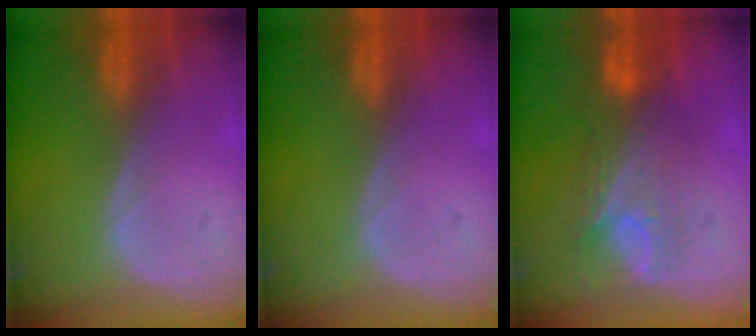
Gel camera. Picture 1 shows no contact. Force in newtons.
{"total": 0.0}
{"total": 7.3, "press": 7.2, "slide": 1.4}